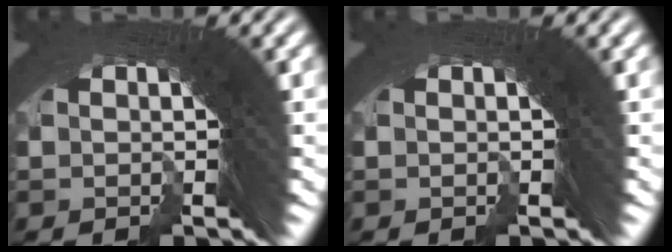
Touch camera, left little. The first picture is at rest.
{"total": 0.0}